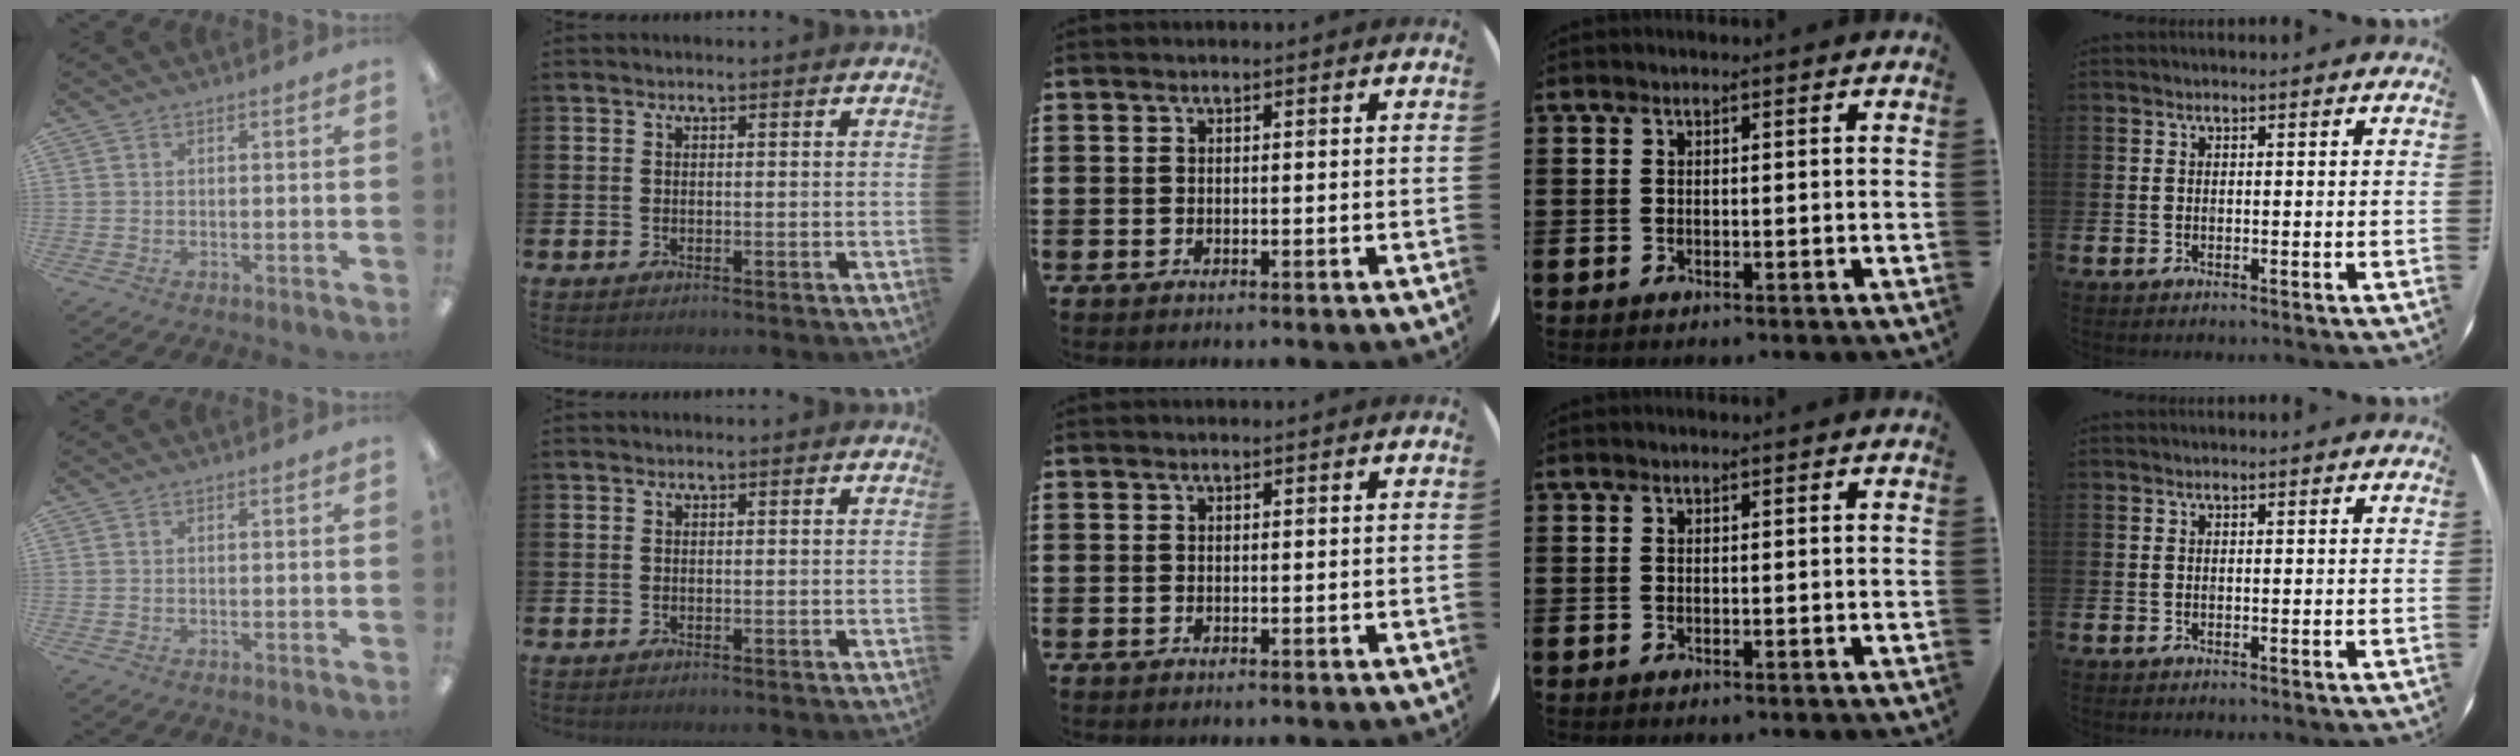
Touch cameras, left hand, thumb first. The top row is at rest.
{}